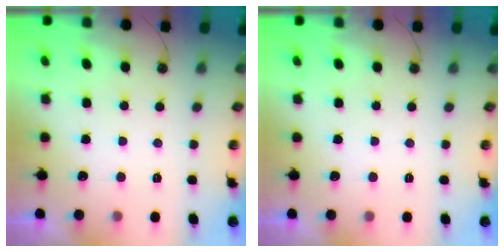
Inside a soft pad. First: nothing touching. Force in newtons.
{"total": 0.0}